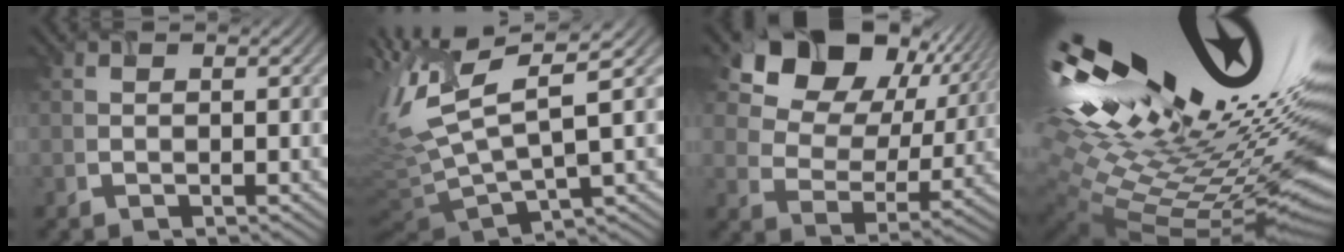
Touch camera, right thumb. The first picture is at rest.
{"total": 12.4, "force": [1.3, 3.8, 11.8], "torque": [-0.276, 0.008, 0.040]}
{"total": 17.1, "force": [9.4, 11.1, 9.1], "torque": [-0.198, 0.041, 0.163]}
{"total": 20.5, "force": [6.9, 8.5, 17.4], "torque": [-0.309, -0.011, 0.152]}